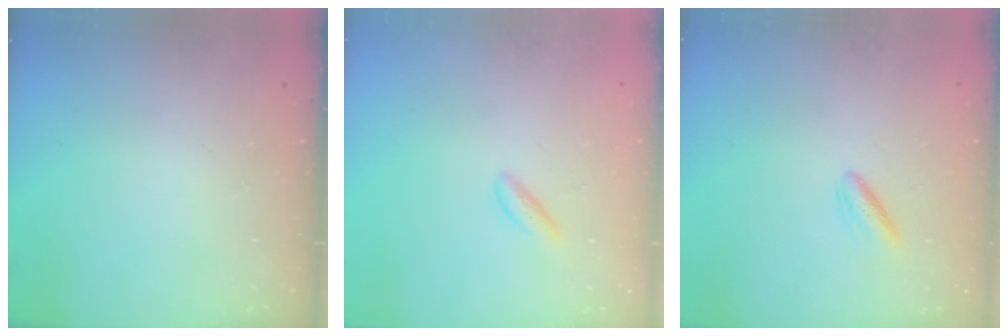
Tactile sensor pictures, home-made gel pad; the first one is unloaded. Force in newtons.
{"total": 2.2, "press": 2.0, "slide": 0.8}
{"total": 2.8, "press": 2.4, "slide": 1.4}